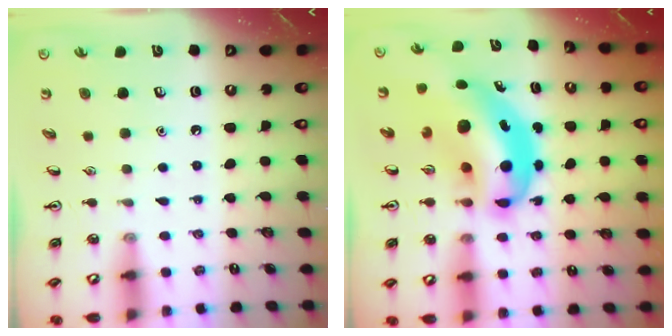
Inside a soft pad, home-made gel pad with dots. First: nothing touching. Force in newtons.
{"total": 13.1, "press": 12.5, "slide": 4.0}